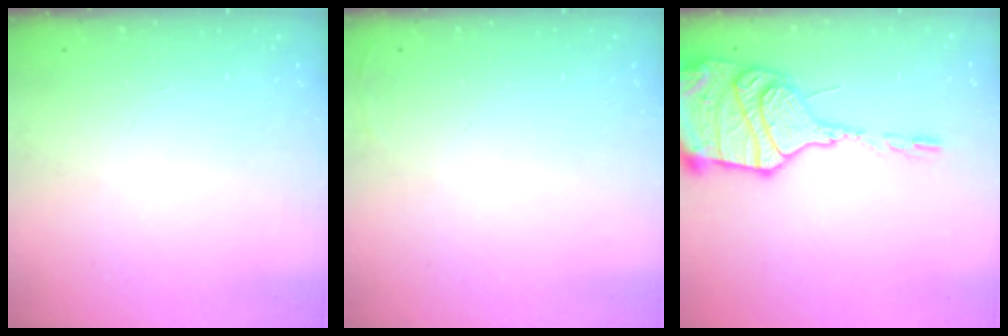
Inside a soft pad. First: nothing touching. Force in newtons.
{"total": 2.7, "press": 2.6, "slide": 1.0}
{"total": 20.5, "press": 19.8, "slide": 5.4}